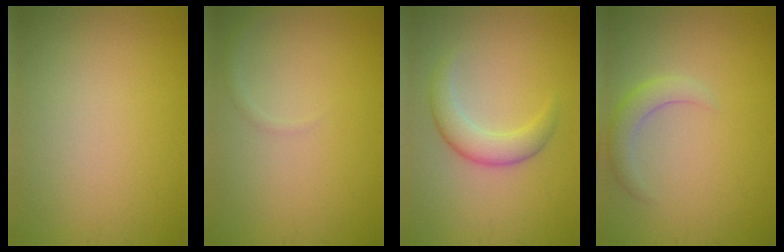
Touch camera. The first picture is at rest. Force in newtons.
{"total": 0.8, "press": 0.8, "slide": 0.1}
{"total": 3.2, "press": 3.2, "slide": 0.0}
{"total": 2.3, "press": 2.3, "slide": 0.4}